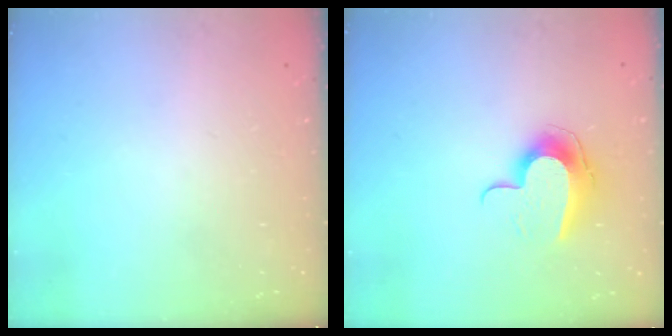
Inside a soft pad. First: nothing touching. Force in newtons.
{"total": 10.8, "press": 10.8, "slide": 1.0}